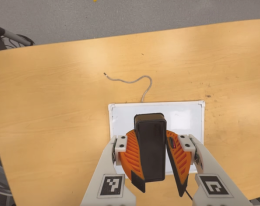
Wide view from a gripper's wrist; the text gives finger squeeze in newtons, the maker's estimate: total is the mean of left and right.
{"total": 10.6, "left": 10.5, "right": 10.8}